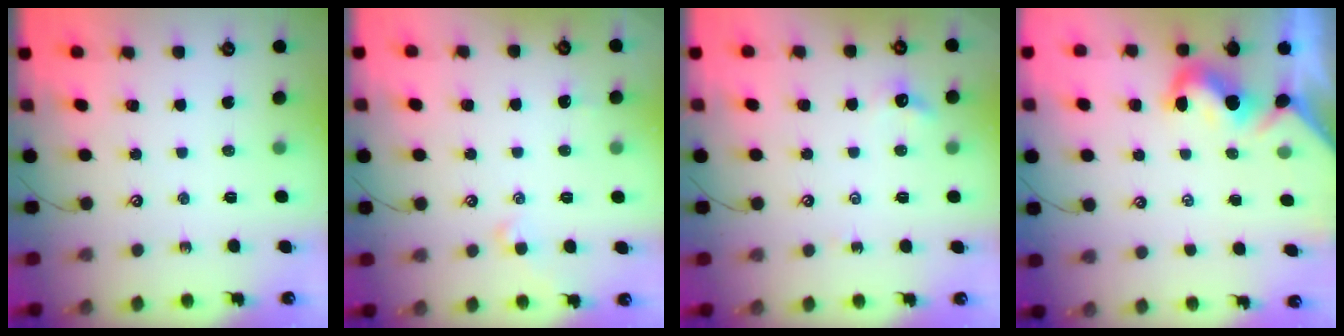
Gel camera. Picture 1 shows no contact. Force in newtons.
{"total": 1.9, "press": 1.8, "slide": 0.6}
{"total": 2.0, "press": 2.0, "slide": 0.5}
{"total": 1.8, "press": 1.8, "slide": 0.6}